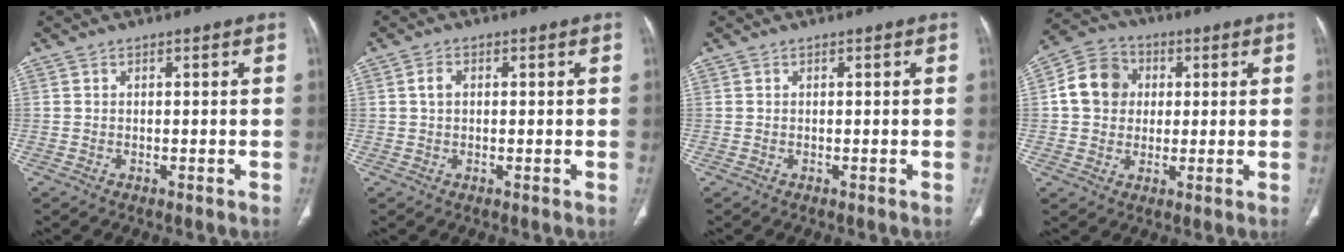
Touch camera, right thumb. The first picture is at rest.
{"total": 2.4, "force": [0.5, 1.5, 1.7], "torque": [-0.034, 0.006, 0.011]}
{"total": 0.0}
{"total": 10.1, "force": [1.3, 8.8, 4.8], "torque": [-0.069, 0.013, 0.013]}